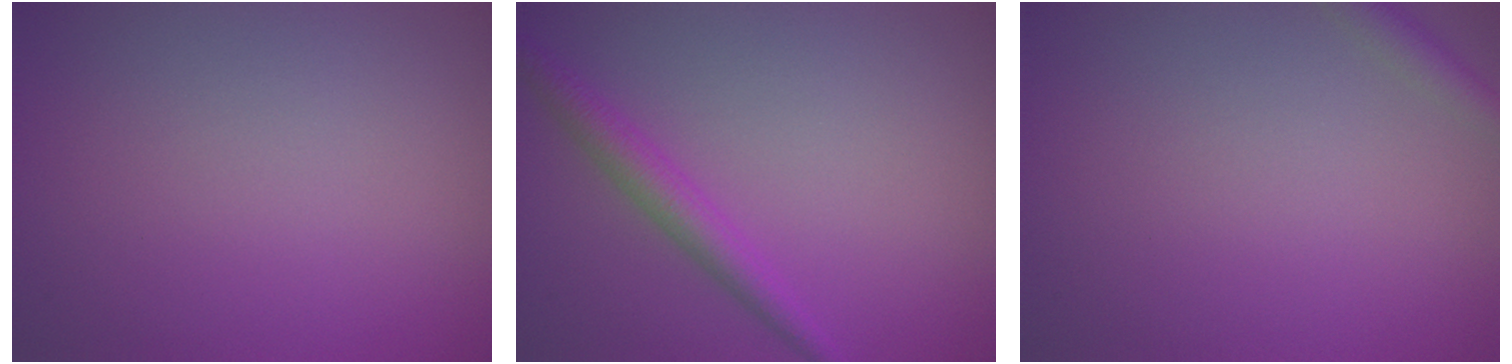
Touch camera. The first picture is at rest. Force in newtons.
{"total": 2.6, "press": 2.6, "slide": 0.1}
{"total": 1.6, "press": 1.6, "slide": 0.1}